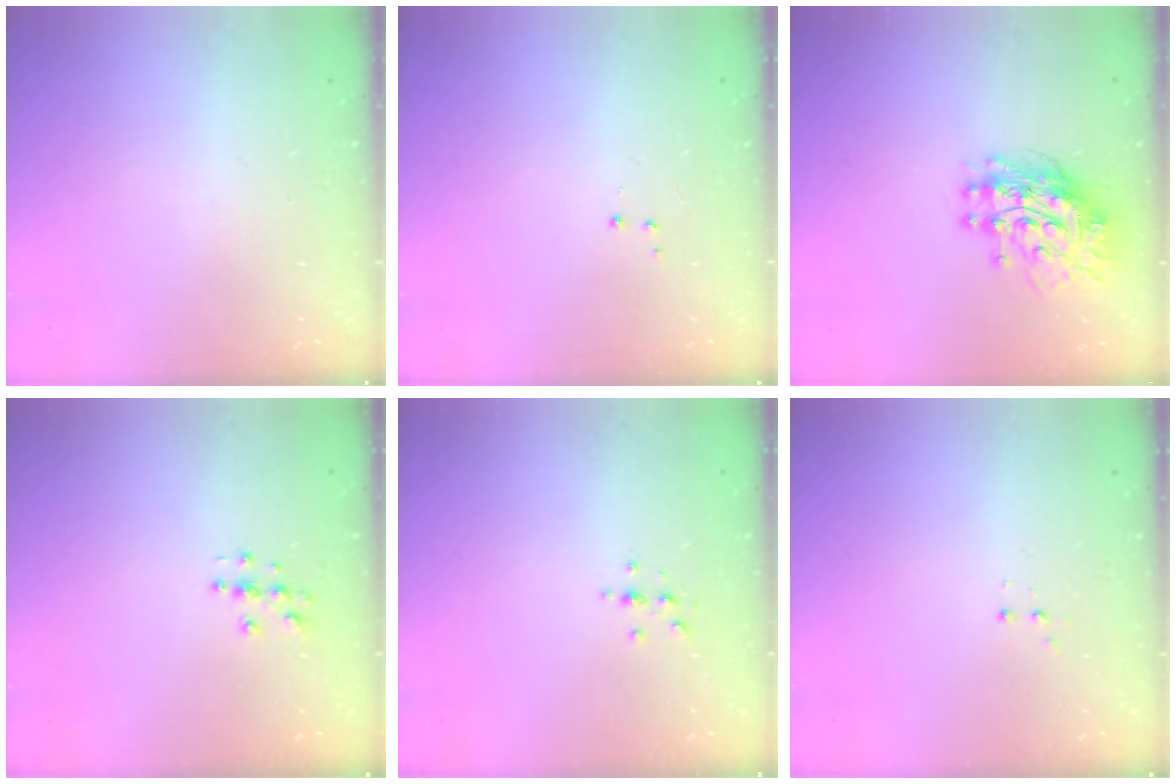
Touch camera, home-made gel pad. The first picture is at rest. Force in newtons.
{"total": 3.0, "press": 2.9, "slide": 0.7}
{"total": 11.1, "press": 11.1, "slide": 1.0}
{"total": 4.6, "press": 4.6, "slide": 0.3}
{"total": 2.1, "press": 2.1, "slide": 0.2}
{"total": 2.8, "press": 2.7, "slide": 0.5}